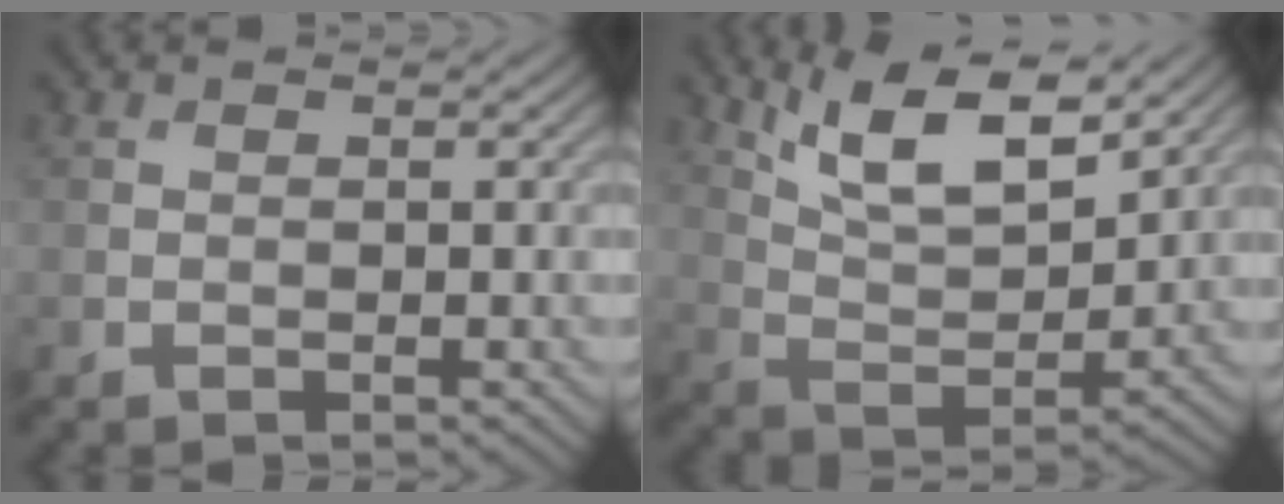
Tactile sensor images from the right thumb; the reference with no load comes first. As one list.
[{"total": 12.3, "force": [8.3, 4.1, 8.1], "torque": [-0.153, 0.002, 0.138]}]